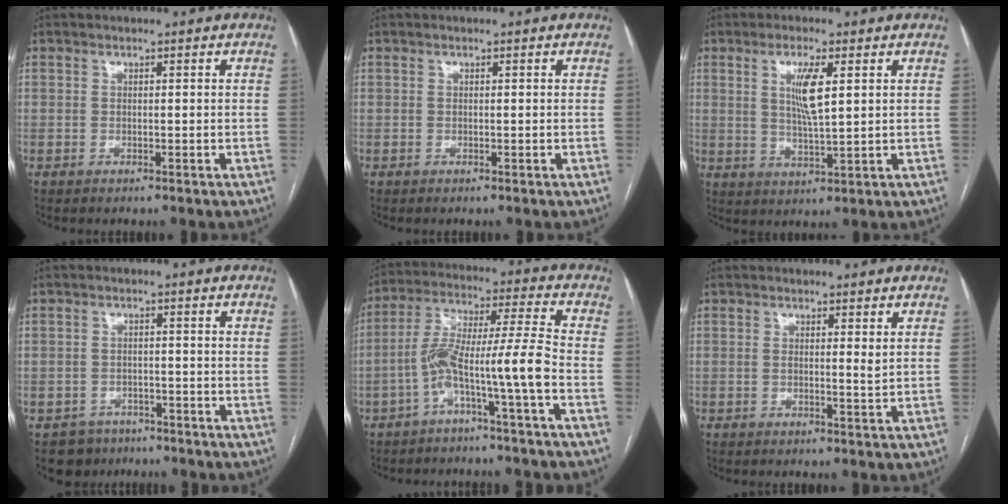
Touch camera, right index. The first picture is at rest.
{"total": 0.0}
{"total": 6.0, "force": [1.8, 0.5, 5.7], "torque": [-0.110, -0.006, 0.036]}
{"total": 4.3, "force": [-3.0, 3.1, -0.4], "torque": [0.011, 0.010, -0.045]}
{"total": 9.8, "force": [-4.2, -0.9, 8.8], "torque": [-0.171, 0.034, -0.077]}
{"total": 1.6, "force": [0.5, 0.1, 1.5], "torque": [-0.027, -0.002, 0.006]}